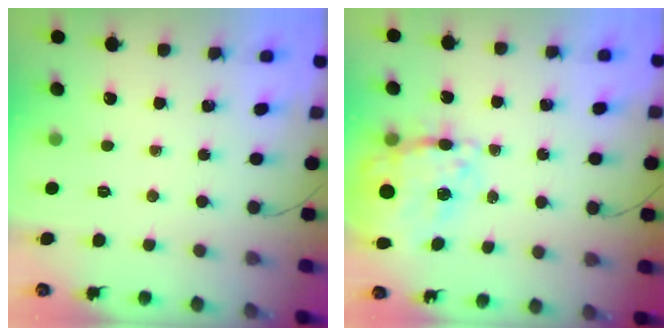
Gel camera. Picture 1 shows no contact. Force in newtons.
{"total": 15.4, "press": 14.5, "slide": 5.1}